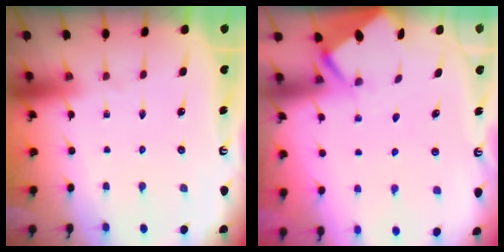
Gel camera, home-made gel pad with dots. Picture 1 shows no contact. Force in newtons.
{"total": 2.6, "press": 2.6, "slide": 0.4}